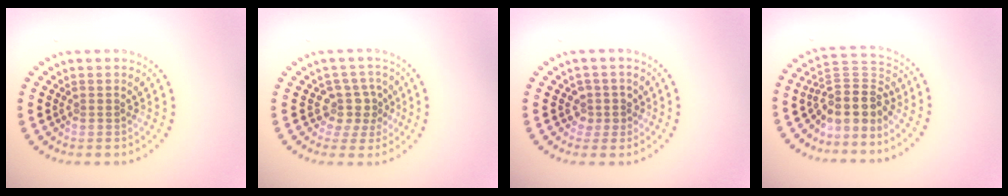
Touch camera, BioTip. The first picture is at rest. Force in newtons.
{"total": 2.7, "press": 2.0, "slide": 1.8}
{"total": 1.7, "press": 1.3, "slide": 1.1}
{"total": 4.3, "press": 3.5, "slide": 2.6}